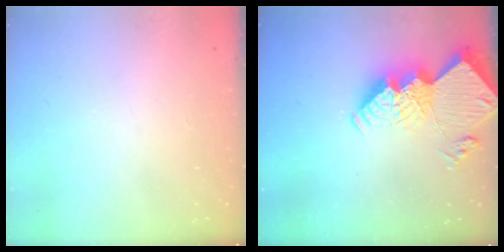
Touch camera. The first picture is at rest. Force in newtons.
{"total": 19.8, "press": 19.8, "slide": 1.9}